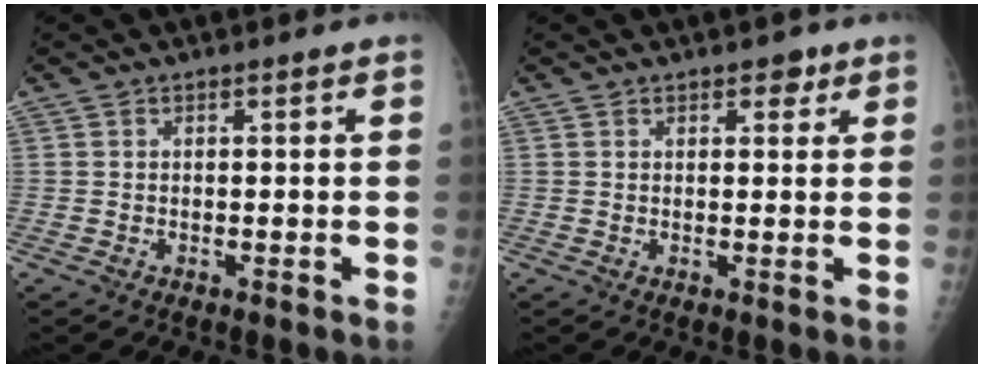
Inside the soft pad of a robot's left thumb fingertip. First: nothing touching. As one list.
[{"total": 2.4, "force": [1.4, 1.3, 1.4], "torque": [-0.003, -0.004, 0.017]}]